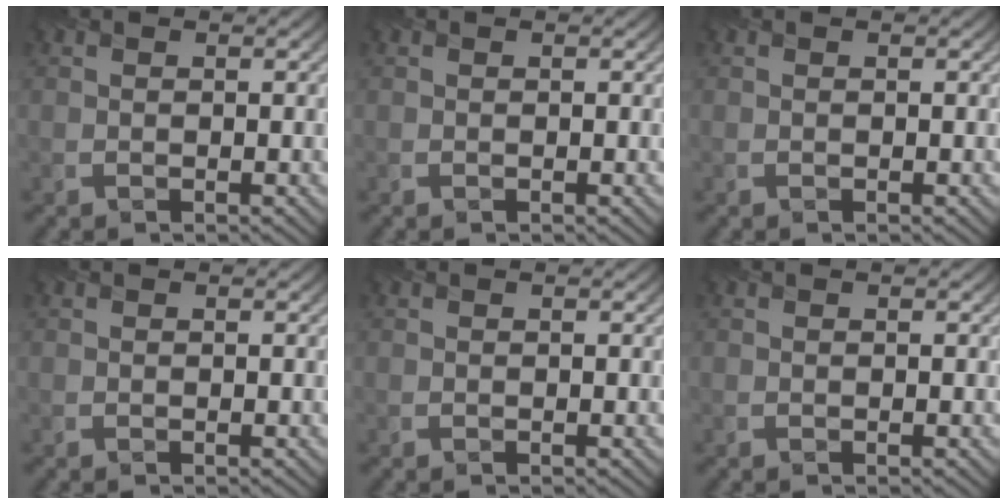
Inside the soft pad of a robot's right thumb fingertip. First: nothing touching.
{"total": 0.0}
{"total": 0.0}
{"total": 0.0}
{"total": 0.0}
{"total": 0.0}